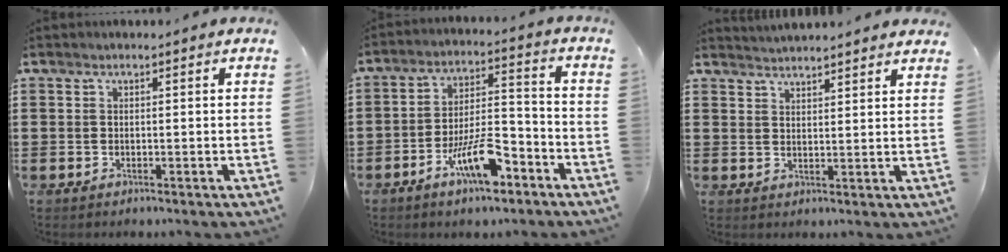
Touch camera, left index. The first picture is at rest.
{"total": 10.4, "force": [-6.0, 3.5, 7.7], "torque": [-0.151, 0.014, -0.109]}
{"total": 2.8, "force": [2.7, -0.3, -0.2], "torque": [-0.004, -0.009, 0.052]}